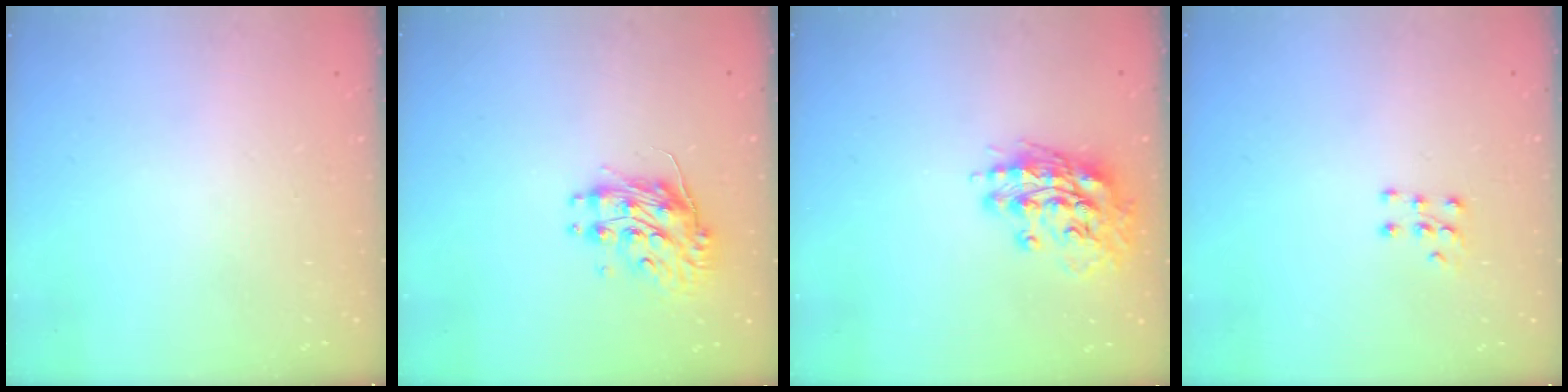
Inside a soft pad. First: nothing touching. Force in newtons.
{"total": 10.4, "press": 10.4, "slide": 0.8}
{"total": 13.2, "press": 13.1, "slide": 1.9}
{"total": 5.0, "press": 5.0, "slide": 0.6}